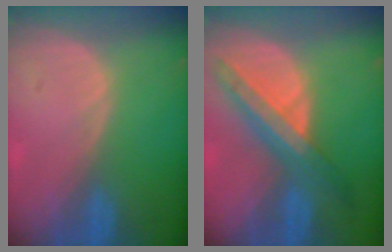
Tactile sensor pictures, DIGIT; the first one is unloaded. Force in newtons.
{"total": 8.6, "press": 7.5, "slide": 4.2}